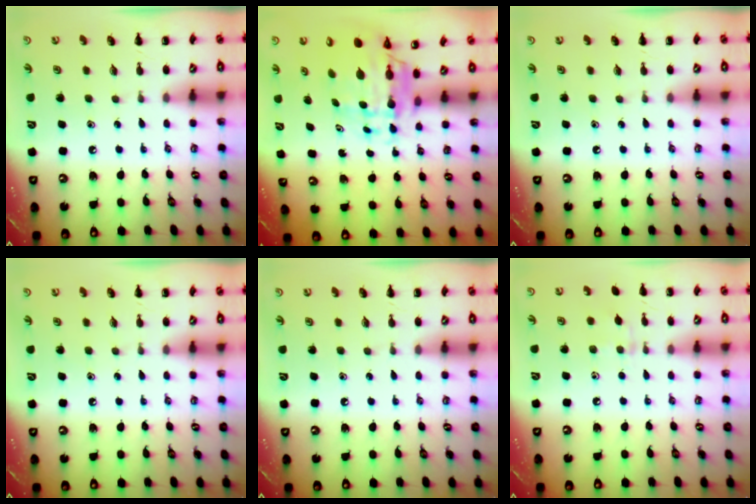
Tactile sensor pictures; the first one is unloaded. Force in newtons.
{"total": 7.9, "press": 7.5, "slide": 2.6}
{"total": 0.0}
{"total": 0.0}
{"total": 0.0}
{"total": 5.4, "press": 5.1, "slide": 1.7}